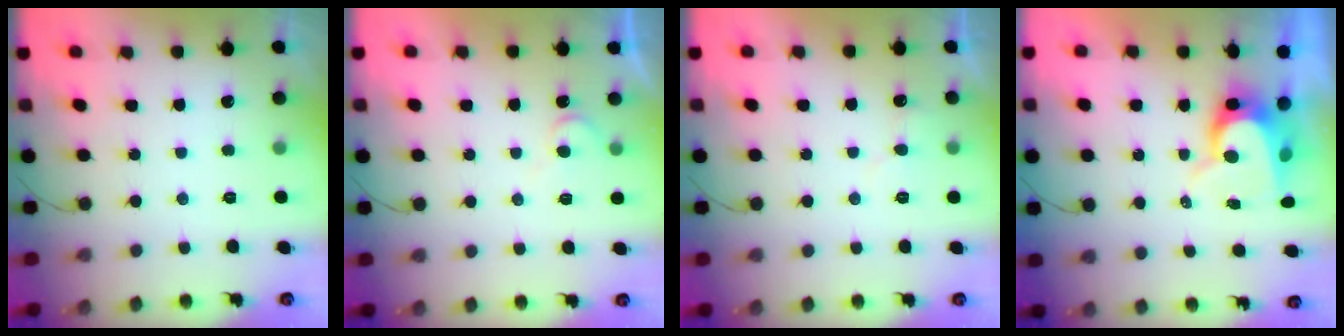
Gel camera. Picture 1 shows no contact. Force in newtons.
{"total": 5.4, "press": 5.4, "slide": 0.5}
{"total": 4.5, "press": 4.5, "slide": 0.5}
{"total": 9.0, "press": 9.0, "slide": 0.8}